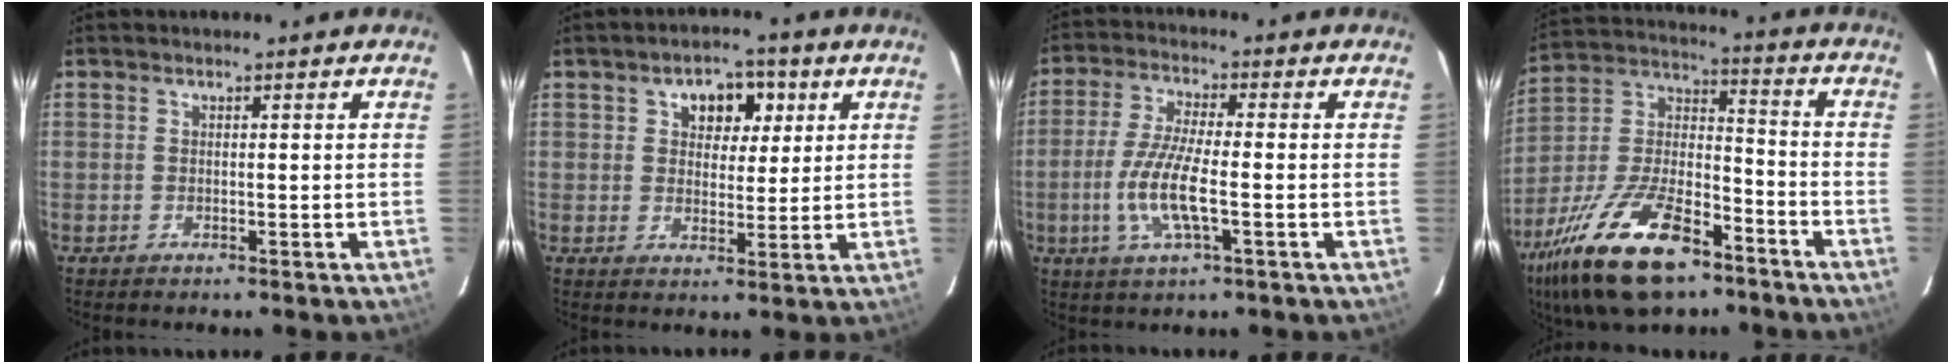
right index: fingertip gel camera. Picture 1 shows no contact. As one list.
[{"total": 6.7, "force": [2.6, 4.8, 3.9], "torque": [-0.058, 0.016, 0.040]}, {"total": 10.0, "force": [-2.4, 2.1, 9.4], "torque": [-0.195, -0.008, -0.050]}, {"total": 23.2, "force": [-14.3, 9.8, 15.5], "torque": [-0.318, -0.011, -0.251]}]